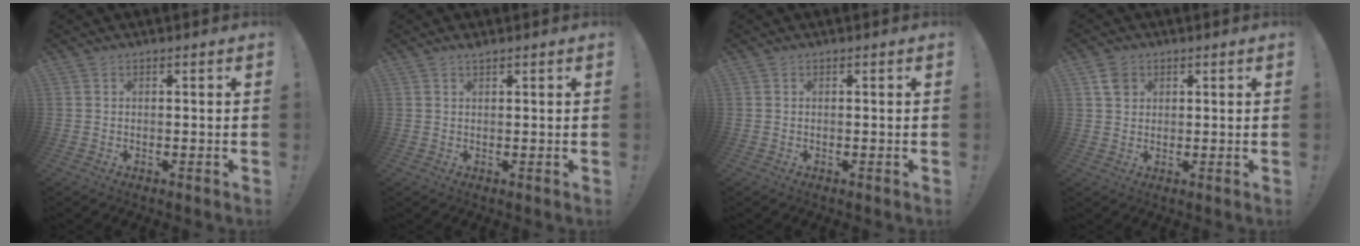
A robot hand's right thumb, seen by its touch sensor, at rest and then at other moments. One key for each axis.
{"total": 1.3, "fx": 1.2, "fy": 0.1, "fz": 0.6, "tx": -0.006, "ty": -0.004, "tz": 0.021}
{"total": 0.0}
{"total": 3.9, "fx": 2.1, "fy": 3.1, "fz": 1.2, "tx": -0.010, "ty": -0.005, "tz": 0.037}